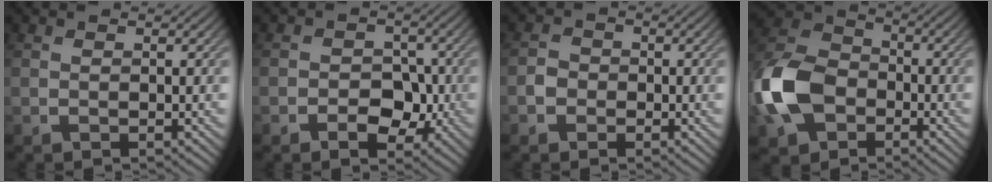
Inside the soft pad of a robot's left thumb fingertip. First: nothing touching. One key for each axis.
{"total": 4.5, "fx": -1.5, "fy": 3.3, "fz": 2.7, "tx": -0.011, "ty": -0.001, "tz": -0.037}
{"total": 1.6, "fx": -0.7, "fy": 1.5, "fz": 0.3, "tx": 0.002, "ty": 0.003, "tz": -0.018}
{"total": 12.8, "fx": -4.1, "fy": 9.1, "fz": 8.0, "tx": -0.212, "ty": -0.008, "tz": -0.099}